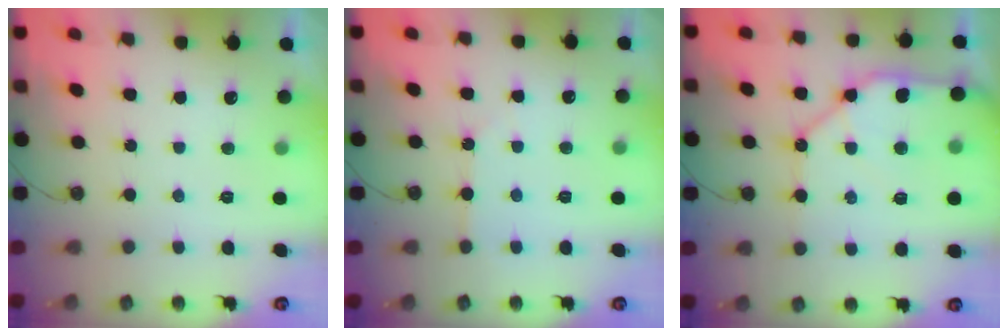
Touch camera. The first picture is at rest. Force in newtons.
{"total": 5.5, "press": 5.4, "slide": 0.9}
{"total": 14.0, "press": 13.9, "slide": 1.6}